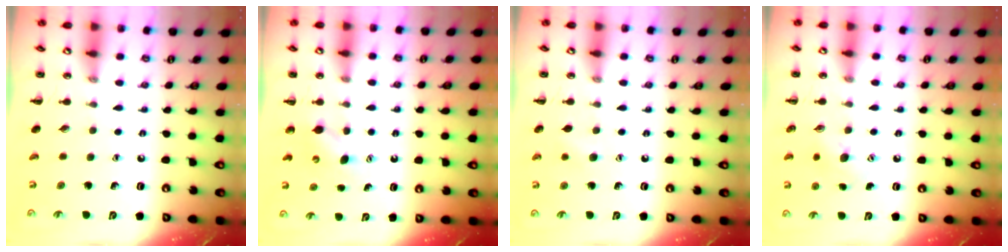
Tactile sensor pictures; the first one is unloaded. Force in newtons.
{"total": 4.4, "press": 4.2, "slide": 1.2}
{"total": 4.4, "press": 4.3, "slide": 1.0}
{"total": 6.8, "press": 6.6, "slide": 1.3}